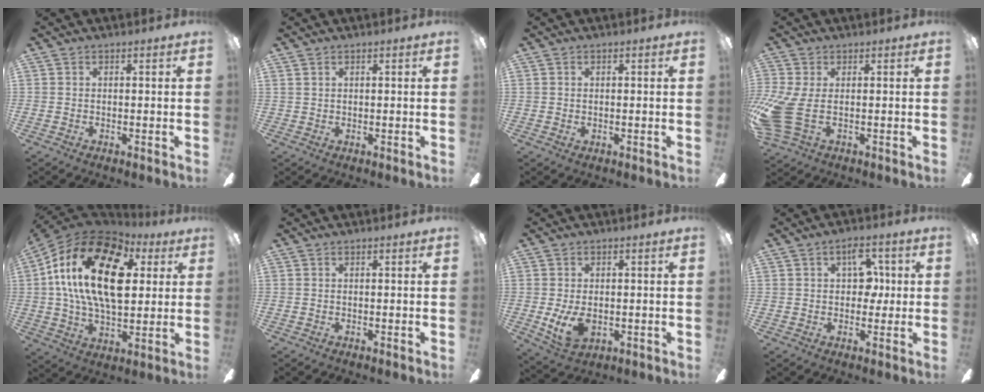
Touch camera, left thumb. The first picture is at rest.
{"total": 0.9, "force": [0.8, 0.5, 0.0], "torque": [-0.002, 0.001, 0.015]}
{"total": 0.6, "force": [0.1, 0.5, 0.3], "torque": [-0.006, 0.003, 0.002]}
{"total": 10.2, "force": [-1.0, 5.1, 8.7], "torque": [-0.198, -0.018, -0.015]}
{"total": 23.6, "force": [6.7, 13.3, 18.3], "torque": [-0.353, 0.000, 0.109]}
{"total": 0.0}
{"total": 7.7, "force": [-1.1, 5.0, 5.8], "torque": [-0.125, -0.006, -0.019]}
{"total": 8.5, "force": [2.4, 5.4, 6.1], "torque": [-0.075, -0.001, 0.035]}